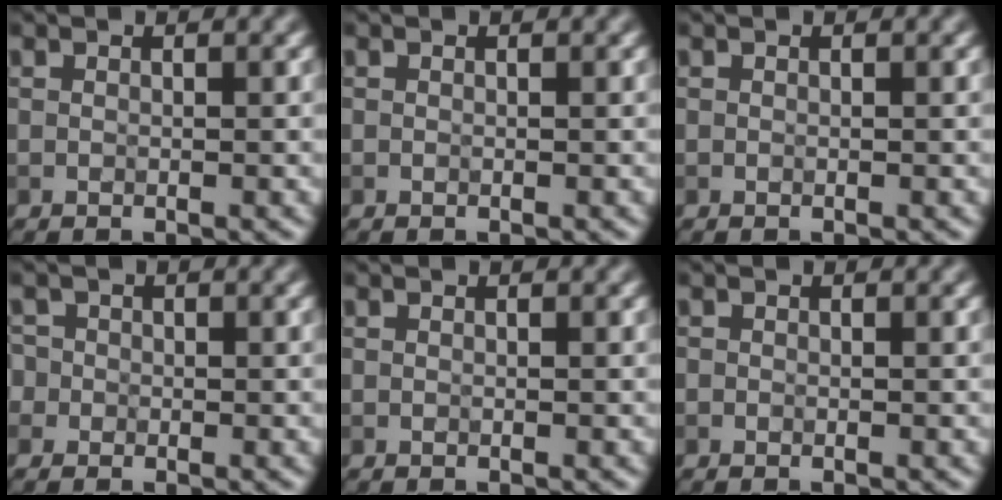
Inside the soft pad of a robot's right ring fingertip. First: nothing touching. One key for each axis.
{"total": 0.0}
{"total": 0.0}
{"total": 1.8, "fx": -0.1, "fy": 1.7, "fz": 0.5, "tx": 0.004, "ty": 0.011, "tz": -0.021}
{"total": 0.0}
{"total": 0.0}